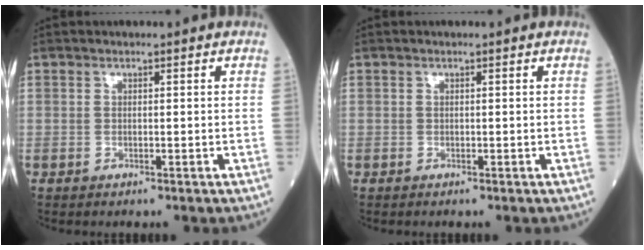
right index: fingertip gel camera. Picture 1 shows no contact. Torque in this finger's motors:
{"motor_torque": [0.05, -0.03, 0.05, 0.01]}